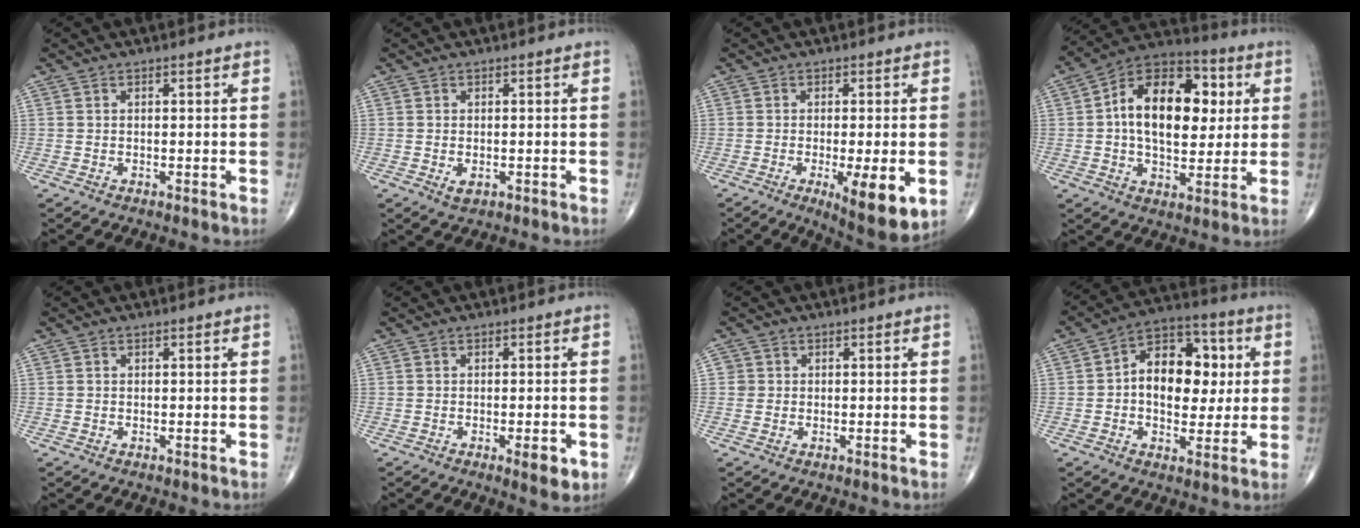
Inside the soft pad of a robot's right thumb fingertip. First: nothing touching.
{"total": 1.9, "force": [-0.5, 1.1, 1.4], "torque": [-0.021, -0.002, -0.004]}
{"total": 10.1, "force": [-2.9, 2.6, 9.4], "torque": [-0.134, -0.022, -0.037]}
{"total": 19.1, "force": [3.0, 11.5, 14.9], "torque": [-0.202, 0.017, 0.041]}
{"total": 0.0}
{"total": 4.2, "force": [-1.5, 1.3, 3.7], "torque": [-0.043, -0.006, -0.015]}
{"total": 1.5, "force": [0.1, 1.5, 0.1], "torque": [0.009, 0.004, -0.001]}
{"total": 14.8, "force": [1.4, 9.8, 11.0], "torque": [-0.119, 0.022, 0.014]}